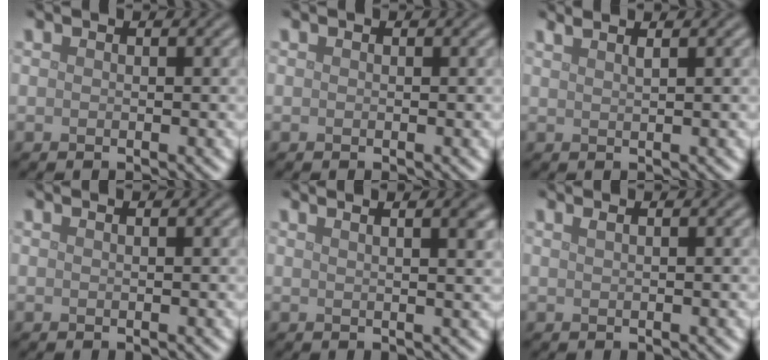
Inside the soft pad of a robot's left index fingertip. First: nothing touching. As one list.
[{"total": 0.0}, {"total": 1.8, "force": [1.4, 0.6, 1.1], "torque": [-0.002, 0.002, 0.010]}, {"total": 0.9, "force": [0.5, 0.4, 0.7], "torque": [-0.005, 0.000, -0.001]}, {"total": 6.7, "force": [3.6, 3.0, 4.8], "torque": [-0.018, 0.051, 0.008]}, {"total": 1.4, "force": [0.8, 0.7, 0.9], "torque": [-0.005, 0.000, 0.001]}]